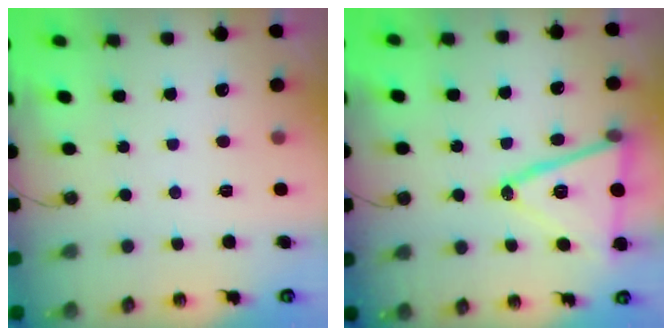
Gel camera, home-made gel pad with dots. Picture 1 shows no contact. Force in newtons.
{"total": 17.9, "press": 17.6, "slide": 3.4}